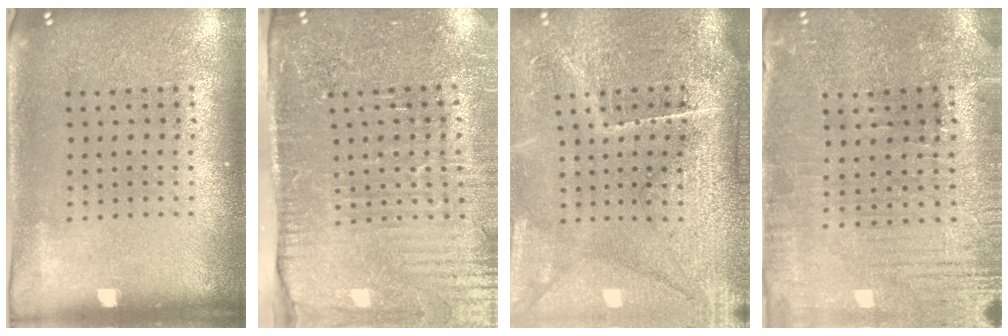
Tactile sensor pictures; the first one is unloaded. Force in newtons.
{"total": 4.2, "press": 3.7, "slide": 2.1}
{"total": 4.6, "press": 4.0, "slide": 2.4}
{"total": 0.9, "press": 0.8, "slide": 0.4}